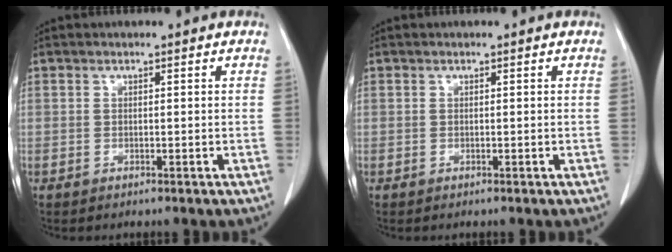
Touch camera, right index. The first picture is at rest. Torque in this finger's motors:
{"motor_torque": [-0.01, 0.02, -0.01, -0.01]}